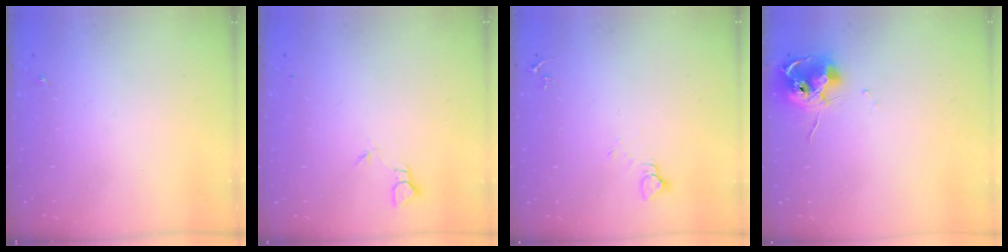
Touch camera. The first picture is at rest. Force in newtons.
{"total": 2.0, "press": 2.0, "slide": 0.1}
{"total": 3.7, "press": 3.7, "slide": 0.3}
{"total": 11.9, "press": 11.8, "slide": 1.2}